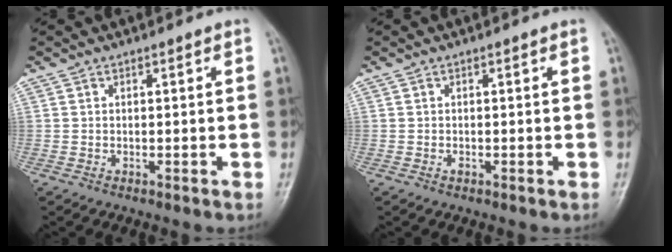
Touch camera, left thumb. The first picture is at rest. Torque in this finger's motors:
{"motor_torque": [-0.03, -0.01, 0.10, 0.04, 0.00]}